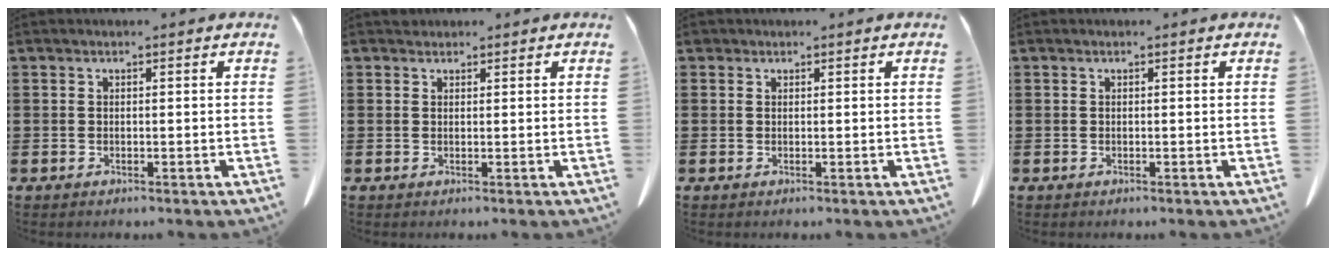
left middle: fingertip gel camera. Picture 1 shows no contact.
{"total": 0.9, "force": [0.8, 0.4, 0.0], "torque": [-0.001, 0.003, 0.016]}
{"total": 0.5, "force": [0.3, 0.4, 0.1], "torque": [-0.004, 0.004, 0.005]}
{"total": 0.0}